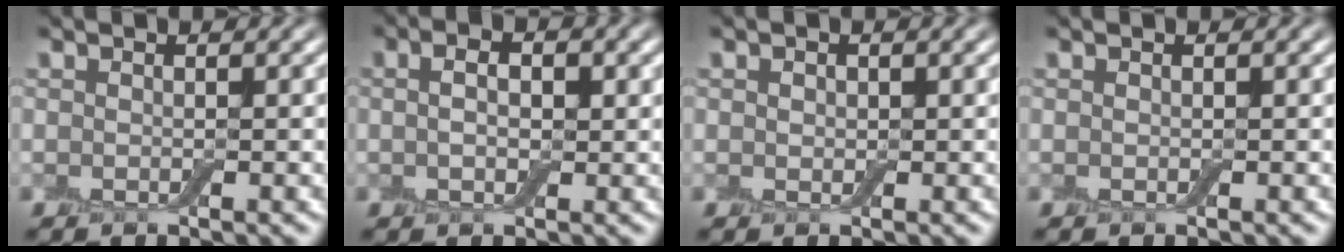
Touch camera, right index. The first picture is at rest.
{"total": 3.7, "force": [1.2, 2.2, 2.7], "torque": [-0.034, 0.011, 0.003]}
{"total": 0.6, "force": [0.2, 0.5, 0.2], "torque": [-0.002, -0.001, 0.004]}
{"total": 0.0}